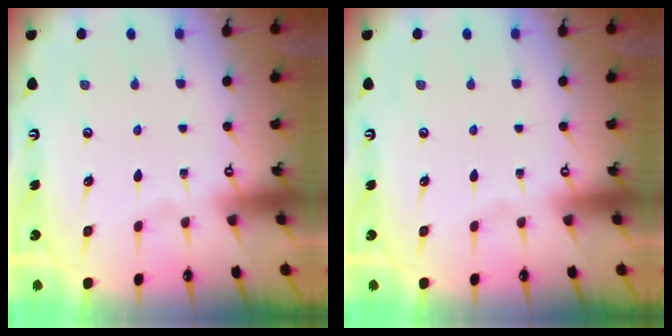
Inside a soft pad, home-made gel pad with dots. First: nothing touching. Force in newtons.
{"total": 0.0}